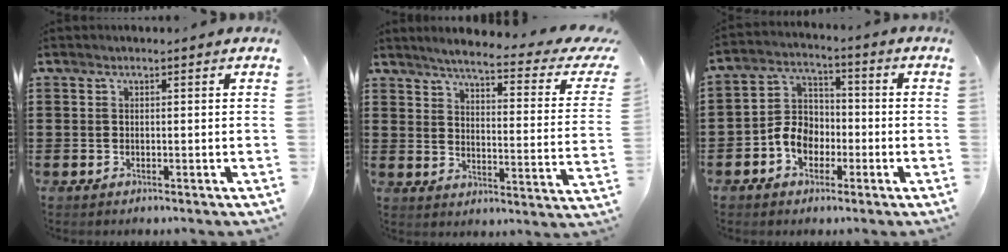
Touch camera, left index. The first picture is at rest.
{"total": 5.0, "force": [3.9, -0.3, 3.1], "torque": [-0.071, -0.033, 0.057]}
{"total": 6.4, "force": [-2.8, 4.8, 3.0], "torque": [-0.082, 0.012, -0.059]}